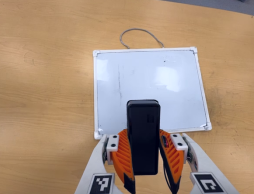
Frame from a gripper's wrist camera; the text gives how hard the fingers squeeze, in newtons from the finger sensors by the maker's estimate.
{"total": 6.3, "left": 5.5, "right": 7.1}